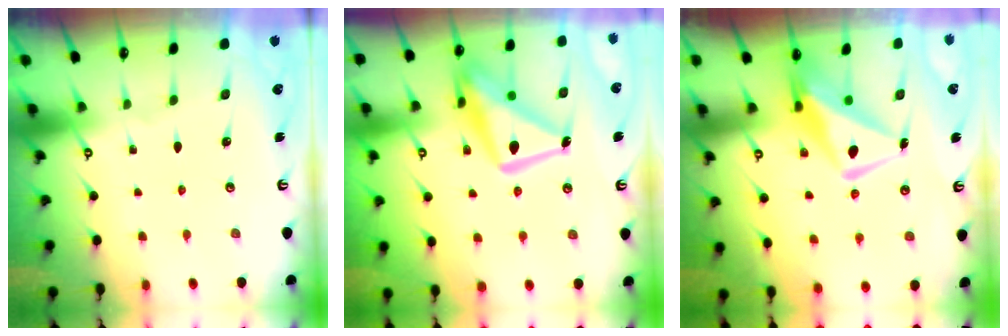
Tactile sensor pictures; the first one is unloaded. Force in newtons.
{"total": 17.2, "press": 17.1, "slide": 1.6}
{"total": 12.0, "press": 11.9, "slide": 1.4}